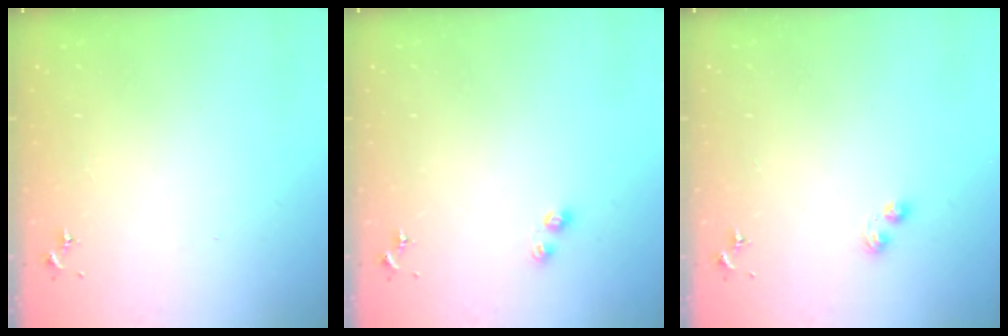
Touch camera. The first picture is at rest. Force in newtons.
{"total": 4.4, "press": 4.3, "slide": 0.4}
{"total": 3.3, "press": 3.3, "slide": 0.4}